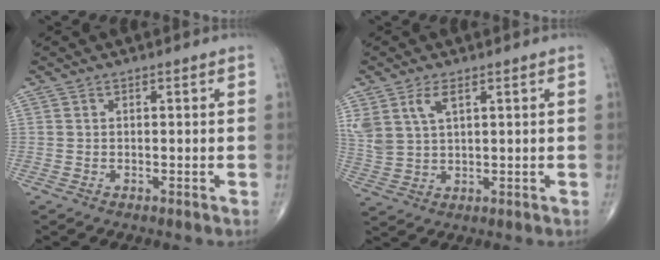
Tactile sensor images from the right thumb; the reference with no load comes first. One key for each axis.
{"total": 6.5, "fx": 3.4, "fy": 3.2, "fz": 4.5, "tx": -0.100, "ty": -0.006, "tz": 0.076}